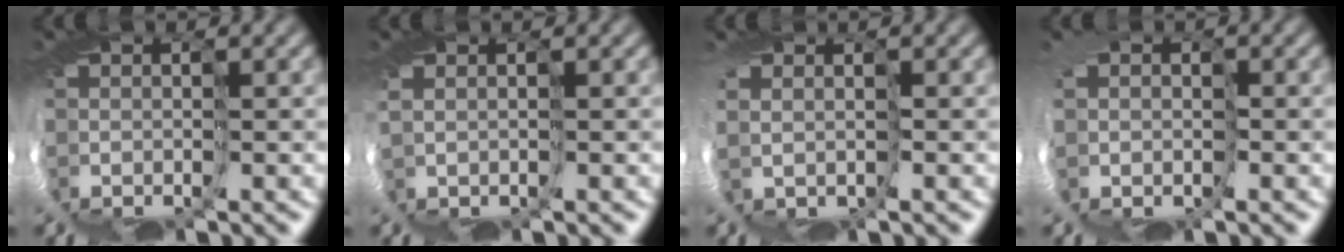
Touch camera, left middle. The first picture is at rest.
{"total": 0.7, "force": [0.7, 0.1, 0.1], "torque": [-0.010, 0.014, 0.016]}
{"total": 1.1, "force": [0.4, 1.1, 0.2], "torque": [-0.008, 0.001, 0.016]}
{"total": 2.0, "force": [0.1, 2.0, 0.4], "torque": [-0.015, -0.010, 0.002]}